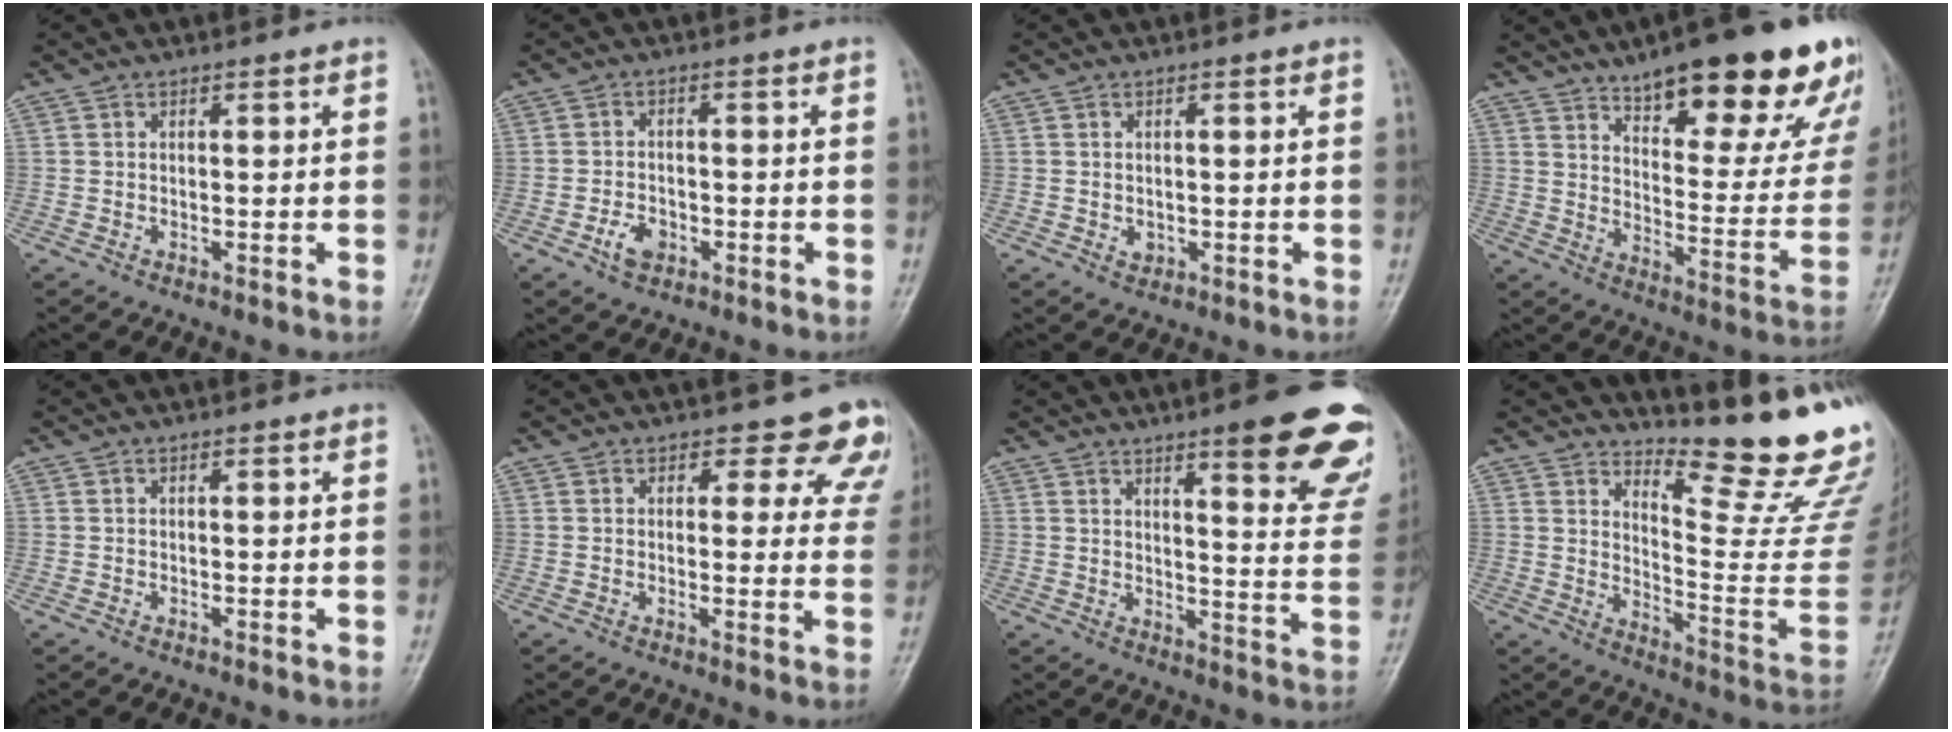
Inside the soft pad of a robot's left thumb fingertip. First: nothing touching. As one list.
[{"total": 3.9, "force": [-1.8, 2.7, 2.2], "torque": [-0.032, 0.009, -0.032]}, {"total": 1.5, "force": [-0.2, 1.3, 0.8], "torque": [-0.007, 0.000, 0.001]}, {"total": 28.3, "force": [18.5, 9.2, 19.3], "torque": [-0.218, -0.067, 0.256]}, {"total": 0.0}, {"total": 9.7, "force": [7.8, 5.0, 2.8], "torque": [0.028, -0.037, 0.056]}, {"total": 19.1, "force": [11.8, 4.1, 14.5], "torque": [-0.147, -0.058, 0.142]}, {"total": 19.3, "force": [16.5, 3.0, 9.7], "torque": [-0.101, -0.185, 0.220]}]